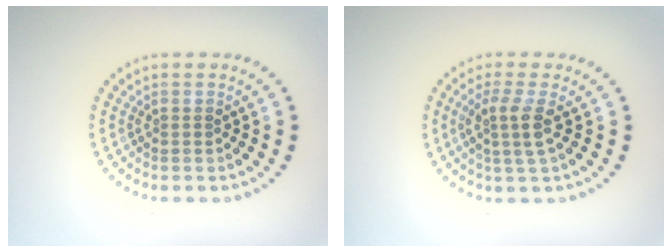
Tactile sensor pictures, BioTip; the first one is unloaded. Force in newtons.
{"total": 2.6, "press": 2.1, "slide": 1.5}